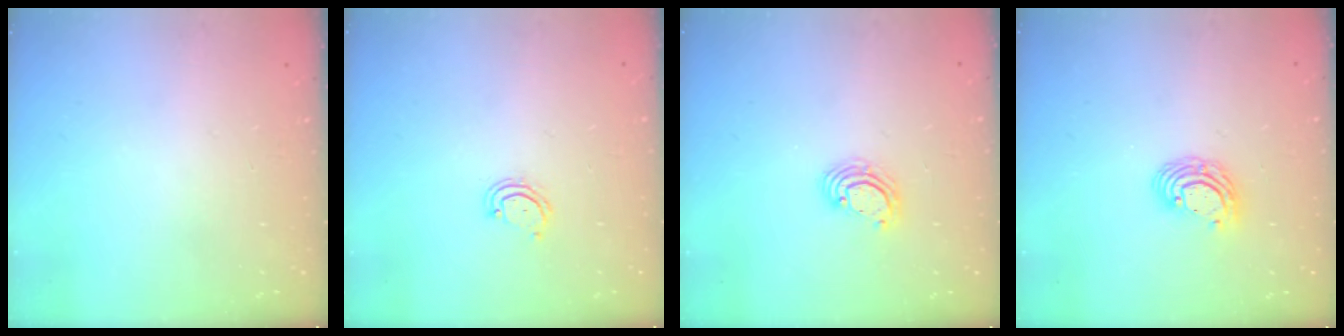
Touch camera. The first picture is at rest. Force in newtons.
{"total": 3.9, "press": 3.9, "slide": 0.4}
{"total": 3.5, "press": 3.5, "slide": 0.3}
{"total": 7.3, "press": 7.1, "slide": 1.3}